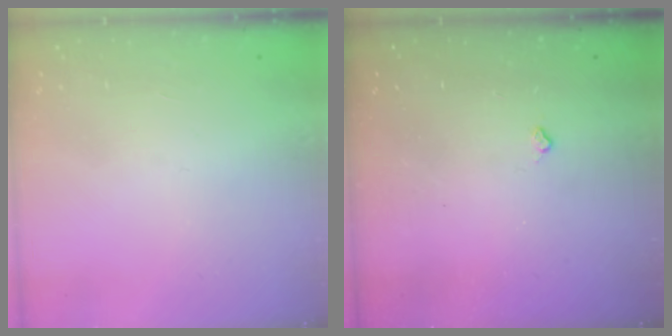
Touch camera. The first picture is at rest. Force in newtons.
{"total": 2.8, "press": 2.8, "slide": 0.4}